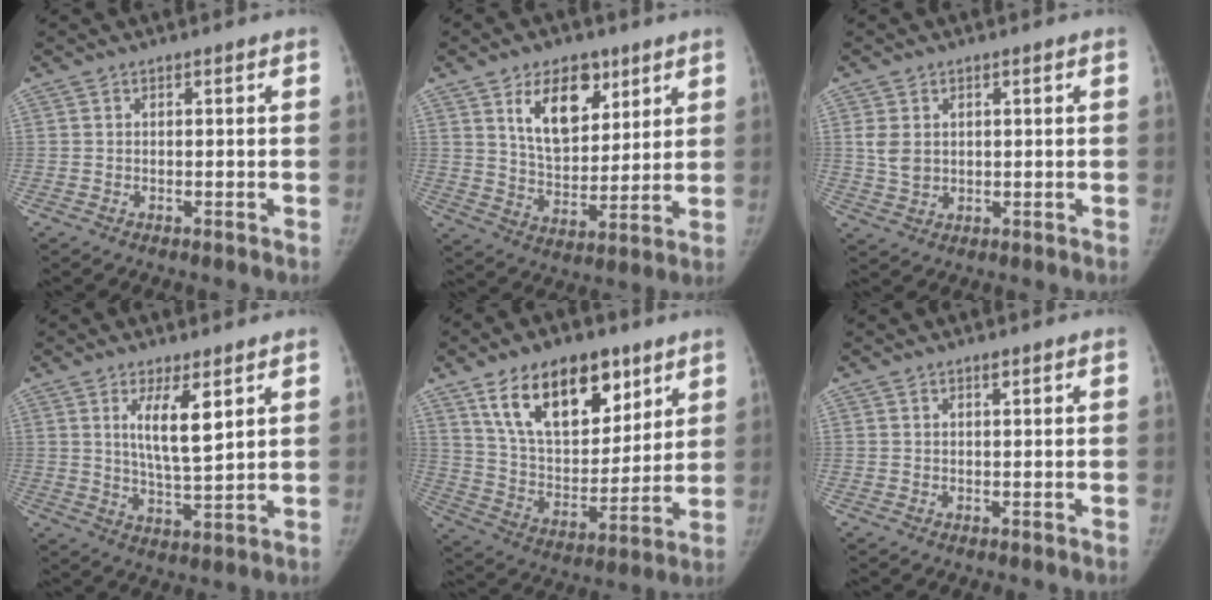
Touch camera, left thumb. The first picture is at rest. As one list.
[{"total": 13.4, "force": [6.8, 8.0, 8.3], "torque": [-0.096, -0.041, 0.124]}, {"total": 4.1, "force": [1.1, 3.2, 2.4], "torque": [-0.038, -0.006, 0.030]}, {"total": 8.2, "force": [3.5, 2.2, 7.0], "torque": [-0.112, -0.035, 0.069]}, {"total": 21.5, "force": [12.1, 11.8, 13.2], "torque": [-0.170, -0.045, 0.216]}, {"total": 0.9, "force": [0.7, 0.3, 0.5], "torque": [-0.005, -0.004, 0.012]}]